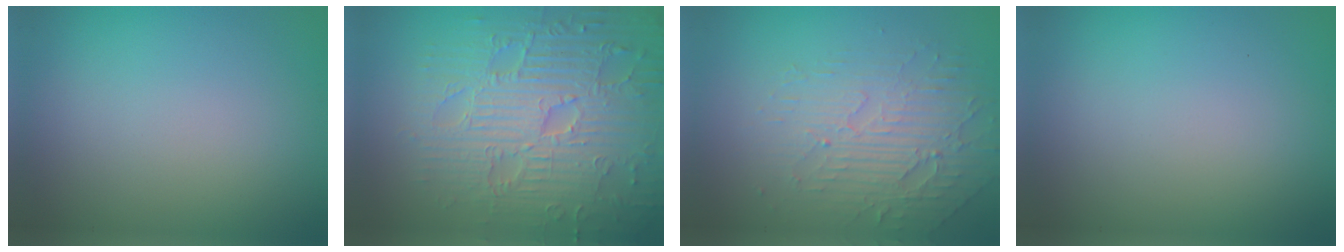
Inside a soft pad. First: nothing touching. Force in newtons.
{"total": 9.4, "press": 6.9, "slide": 6.4}
{"total": 4.1, "press": 3.7, "slide": 1.8}
{"total": 0.0}